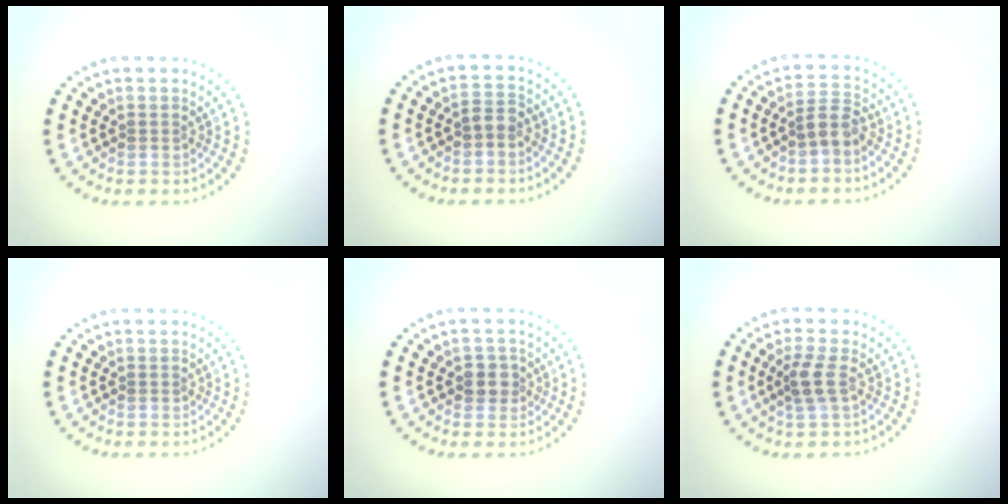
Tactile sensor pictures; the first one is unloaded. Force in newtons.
{"total": 1.4, "press": 1.3, "slide": 0.5}
{"total": 2.3, "press": 1.9, "slide": 1.2}
{"total": 0.0}
{"total": 1.9, "press": 1.8, "slide": 0.8}
{"total": 1.8, "press": 1.6, "slide": 0.9}